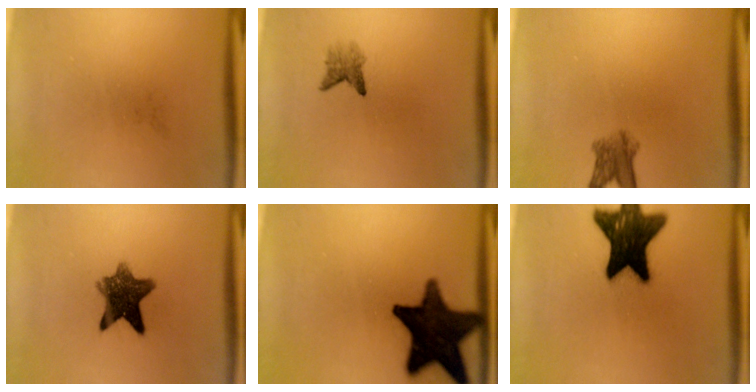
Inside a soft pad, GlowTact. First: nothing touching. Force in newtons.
{"total": 2.0}
{"total": 3.8}
{"total": 9.3}
{"total": 17.9}
{"total": 17.6}